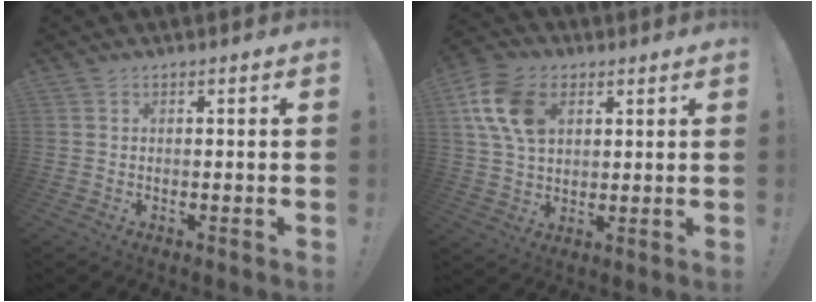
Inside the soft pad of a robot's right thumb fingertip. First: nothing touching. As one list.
[{"total": 14.0, "force": [4.8, 9.8, 8.8], "torque": [-0.161, -0.007, 0.093]}]